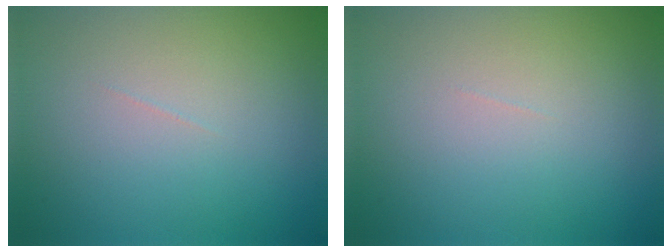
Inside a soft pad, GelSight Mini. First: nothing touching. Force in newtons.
{"total": 0.0}